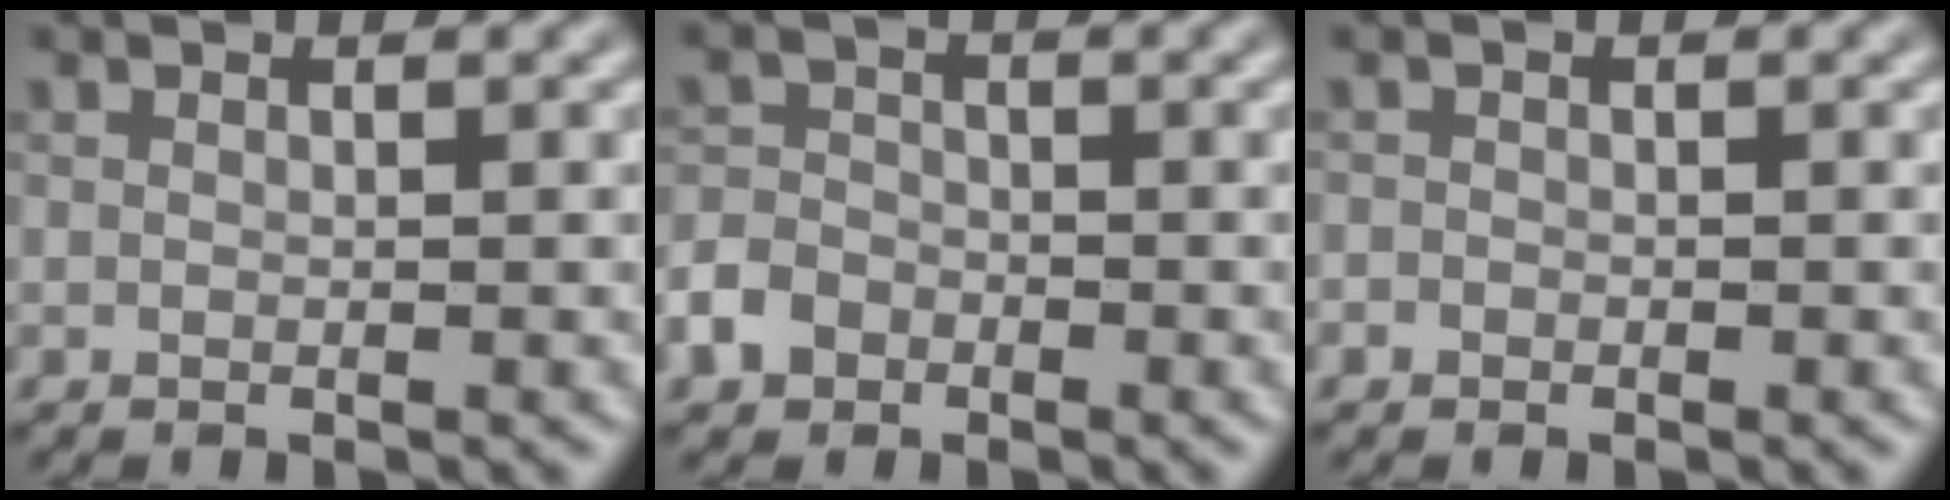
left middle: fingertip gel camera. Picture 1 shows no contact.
{"total": 2.9, "force": [-1.6, 2.2, 0.9], "torque": [-0.018, -0.002, -0.038]}
{"total": 0.6, "force": [-0.3, 0.5, 0.0], "torque": [0.002, -0.004, -0.006]}